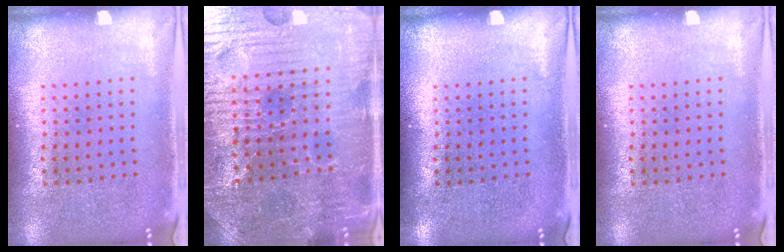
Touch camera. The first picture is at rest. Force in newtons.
{"total": 4.3, "press": 4.2, "slide": 0.8}
{"total": 0.0}
{"total": 0.0}